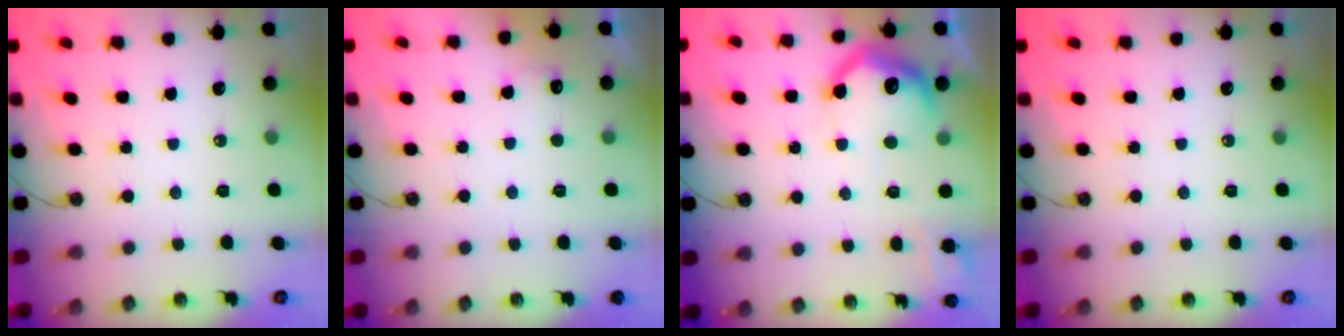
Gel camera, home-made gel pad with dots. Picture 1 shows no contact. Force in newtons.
{"total": 5.3, "press": 5.2, "slide": 1.1}
{"total": 15.5, "press": 15.5, "slide": 0.9}
{"total": 0.0}